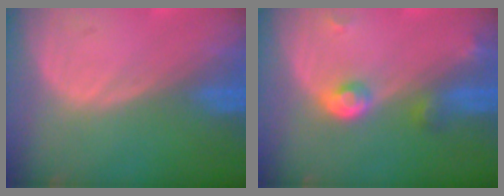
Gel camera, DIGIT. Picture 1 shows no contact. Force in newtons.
{"total": 3.8, "press": 3.6, "slide": 1.3}